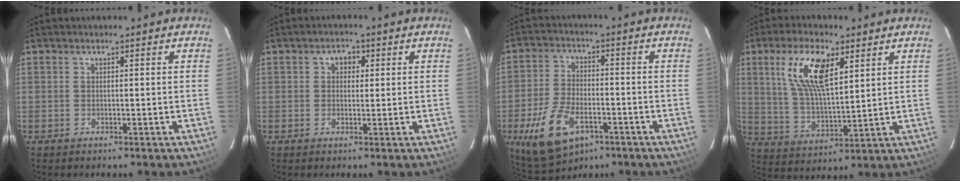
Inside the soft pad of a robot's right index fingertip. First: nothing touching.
{"total": 2.6, "force": [0.6, 2.2, 1.3], "torque": [-0.015, 0.012, 0.009]}
{"total": 12.5, "force": [-5.9, 6.7, 8.8], "torque": [-0.196, -0.013, -0.099]}
{"total": 12.2, "force": [5.4, 4.6, 10.0], "torque": [-0.196, 0.011, 0.108]}